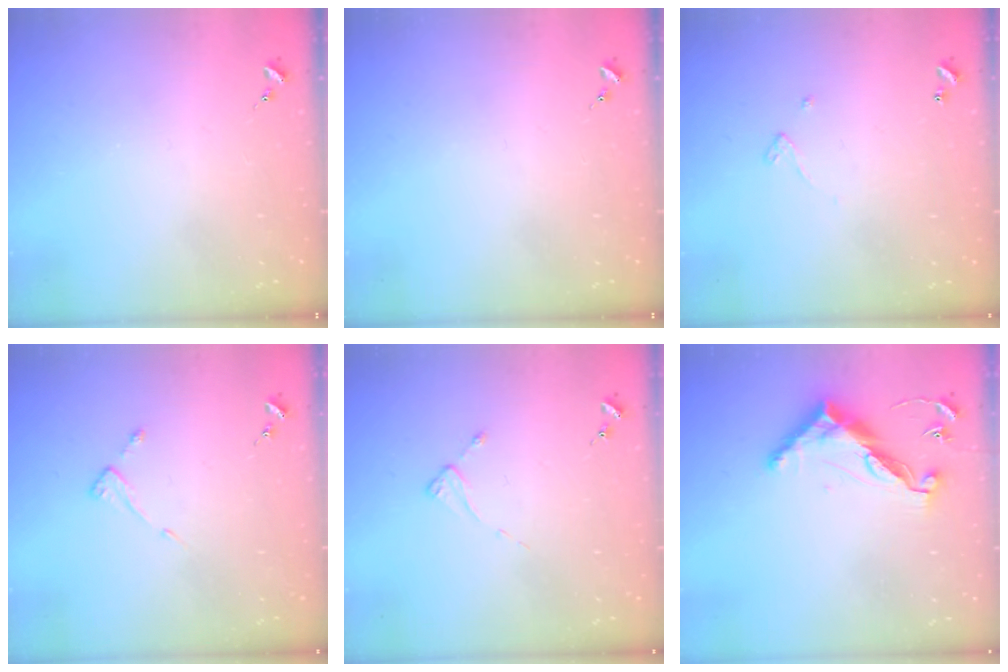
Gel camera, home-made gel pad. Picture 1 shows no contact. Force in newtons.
{"total": 0.0}
{"total": 2.6, "press": 2.6, "slide": 0.2}
{"total": 3.8, "press": 3.7, "slide": 0.4}
{"total": 2.4, "press": 2.4, "slide": 0.3}
{"total": 11.6, "press": 11.6, "slide": 0.4}